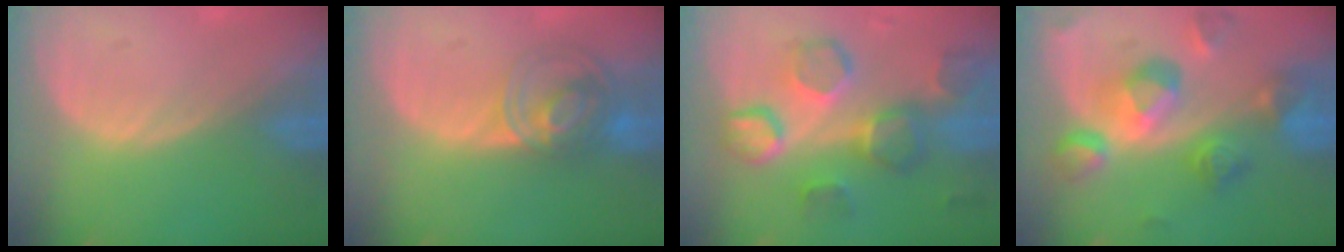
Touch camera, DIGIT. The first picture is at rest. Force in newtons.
{"total": 7.6, "press": 6.2, "slide": 4.3}
{"total": 9.0, "press": 9.0, "slide": 0.3}
{"total": 10.5, "press": 9.4, "slide": 4.7}